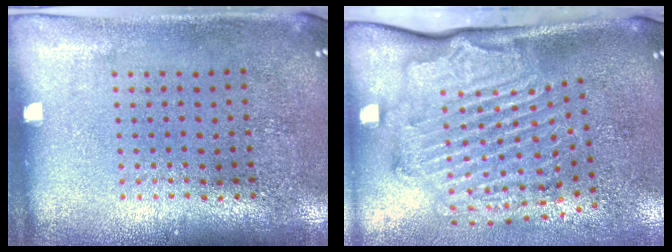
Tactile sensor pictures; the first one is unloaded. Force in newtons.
{"total": 2.4, "press": 2.2, "slide": 0.9}